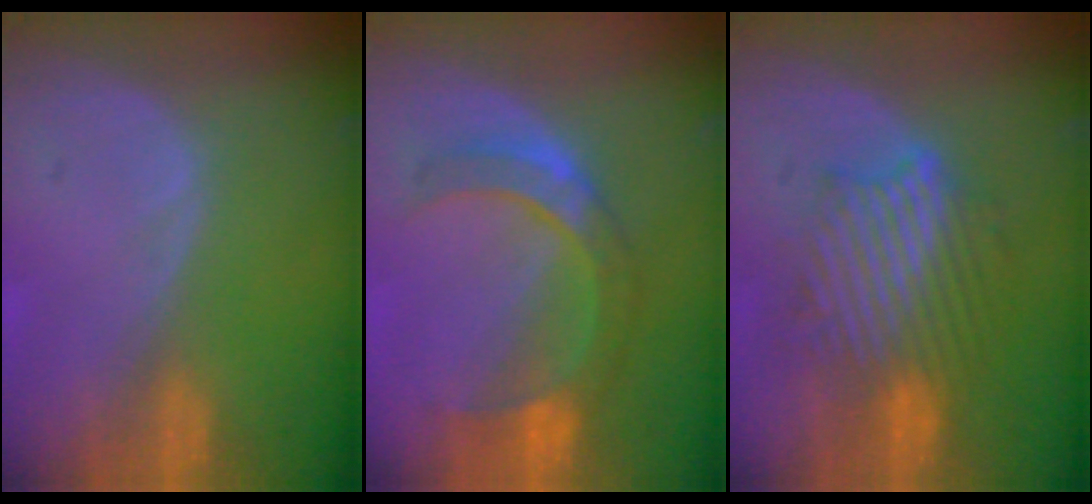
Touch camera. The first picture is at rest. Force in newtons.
{"total": 7.0, "press": 6.9, "slide": 1.2}
{"total": 9.0, "press": 8.9, "slide": 1.2}